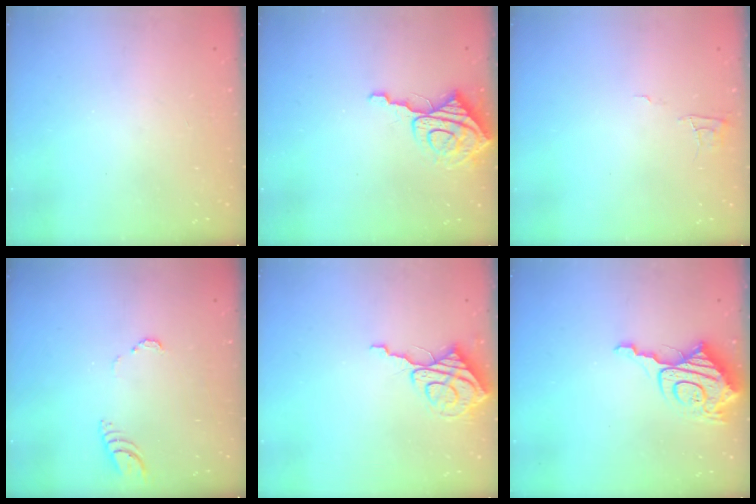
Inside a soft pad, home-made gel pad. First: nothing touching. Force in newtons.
{"total": 8.2, "press": 8.1, "slide": 0.7}
{"total": 4.3, "press": 4.3, "slide": 0.5}
{"total": 3.5, "press": 3.5, "slide": 0.3}
{"total": 11.4, "press": 11.3, "slide": 1.1}
{"total": 12.7, "press": 12.6, "slide": 1.6}